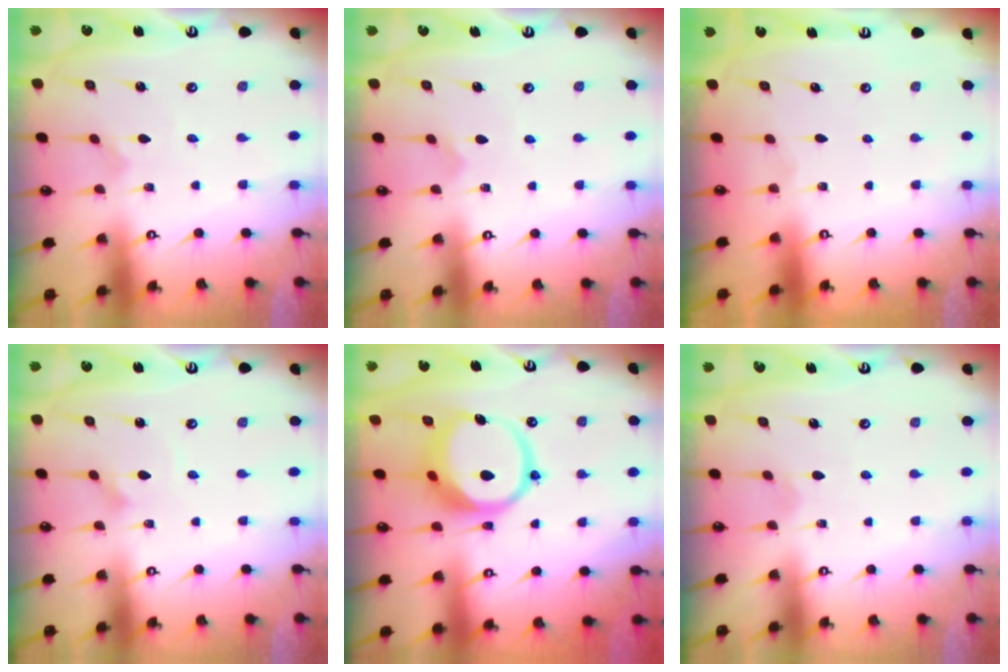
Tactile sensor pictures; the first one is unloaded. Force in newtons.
{"total": 4.1, "press": 4.1, "slide": 0.3}
{"total": 0.0}
{"total": 1.7, "press": 1.6, "slide": 0.1}
{"total": 12.7, "press": 12.6, "slide": 1.6}
{"total": 2.0, "press": 2.0, "slide": 0.1}